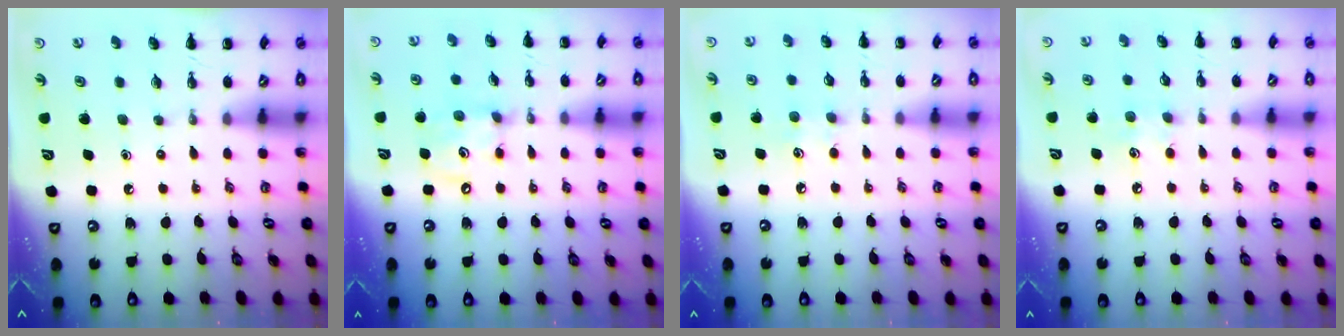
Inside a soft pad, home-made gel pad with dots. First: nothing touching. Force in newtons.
{"total": 8.7, "press": 8.5, "slide": 1.7}
{"total": 5.2, "press": 4.9, "slide": 1.6}
{"total": 5.9, "press": 5.8, "slide": 1.4}